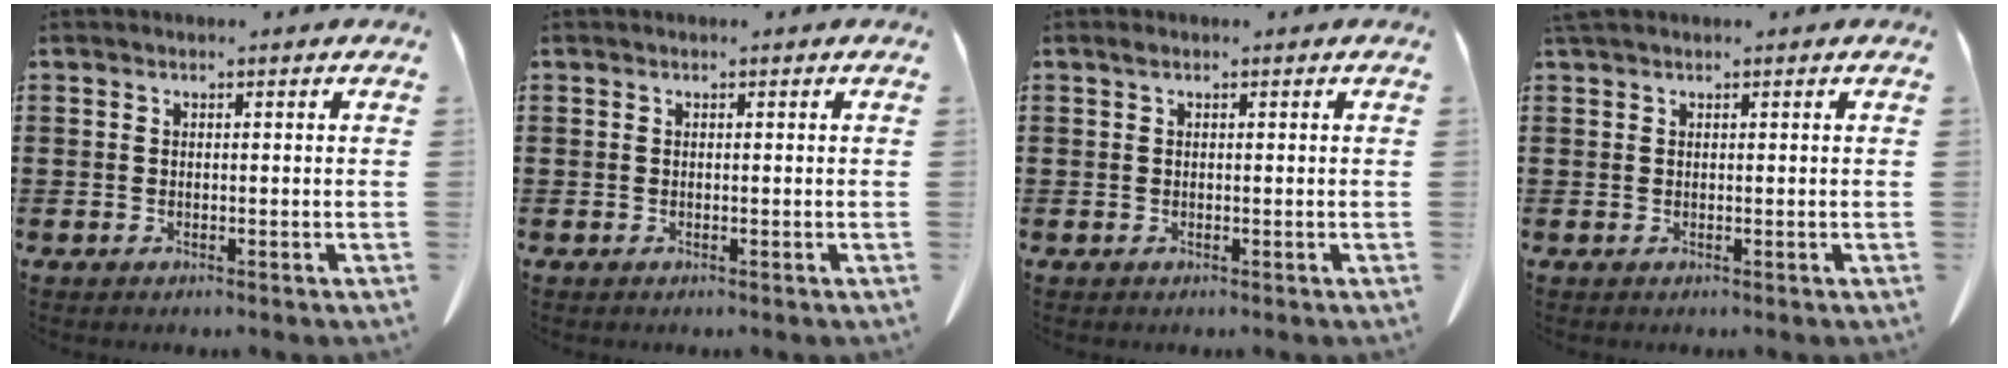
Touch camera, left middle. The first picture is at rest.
{"total": 0.0}
{"total": 0.5, "force": [0.3, 0.2, 0.4], "torque": [-0.009, 0.001, 0.005]}
{"total": 0.6, "force": [0.5, 0.1, 0.3], "torque": [-0.009, -0.001, 0.010]}